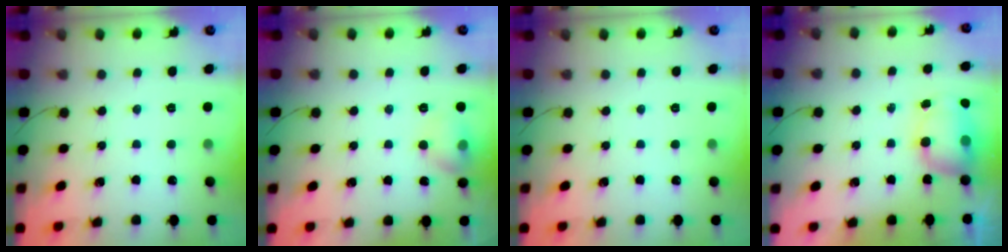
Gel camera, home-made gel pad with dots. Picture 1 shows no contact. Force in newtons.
{"total": 7.4, "press": 7.2, "slide": 1.9}
{"total": 0.0}
{"total": 11.3, "press": 8.7, "slide": 7.1}